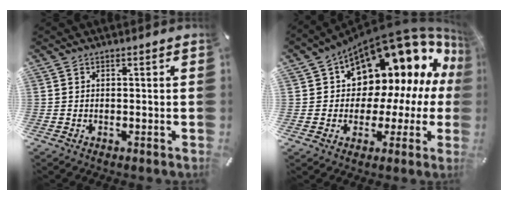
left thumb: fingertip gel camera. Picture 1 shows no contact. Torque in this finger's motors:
{"motor_torque": [2.42, 2.59, 1.67, -1.10, 0.28]}